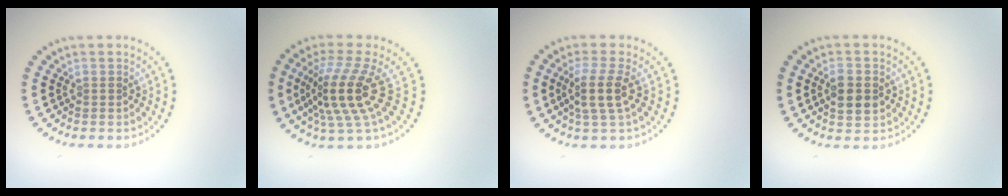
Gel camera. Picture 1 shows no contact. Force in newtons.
{"total": 5.1, "press": 3.6, "slide": 3.6}
{"total": 2.9, "press": 2.3, "slide": 1.7}
{"total": 3.3, "press": 3.3, "slide": 0.2}